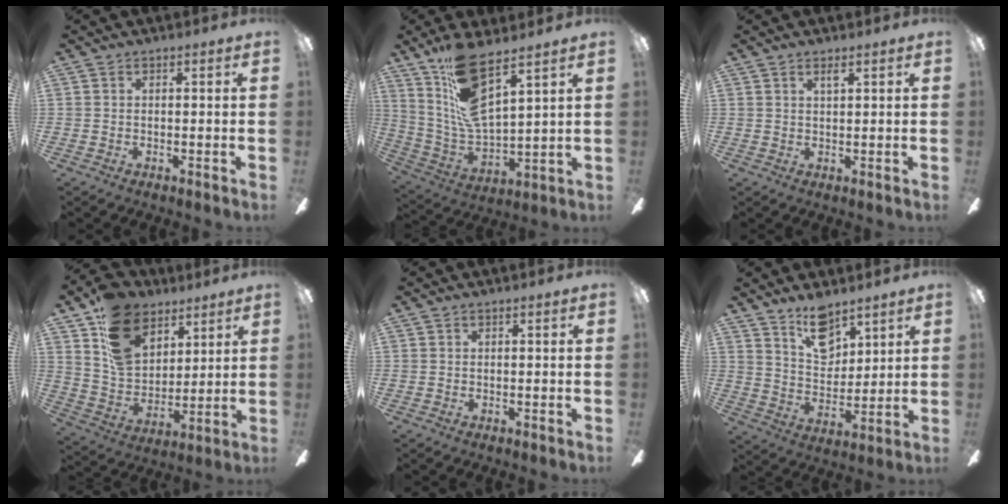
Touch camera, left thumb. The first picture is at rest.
{"total": 14.9, "force": [9.4, 4.6, 10.6], "torque": [-0.231, -0.047, 0.167]}
{"total": 1.6, "force": [1.3, 0.2, 0.9], "torque": [-0.013, -0.004, 0.021]}
{"total": 16.6, "force": [10.0, 10.9, 7.6], "torque": [-0.144, -0.042, 0.194]}
{"total": 0.0}
{"total": 11.1, "force": [8.2, 5.8, 4.8], "torque": [-0.072, -0.041, 0.149]}